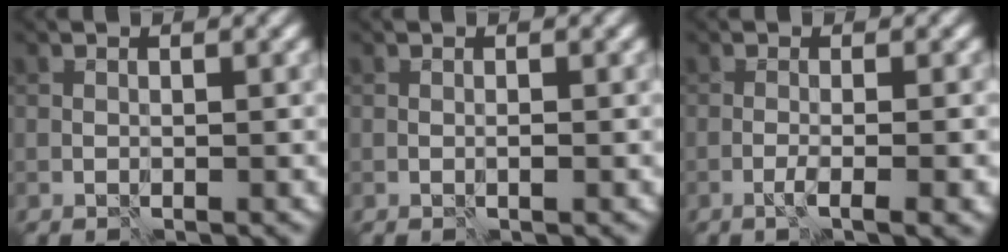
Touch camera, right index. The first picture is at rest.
{"total": 0.0}
{"total": 3.1, "force": [-1.2, 0.7, 2.8], "torque": [-0.038, 0.006, -0.027]}